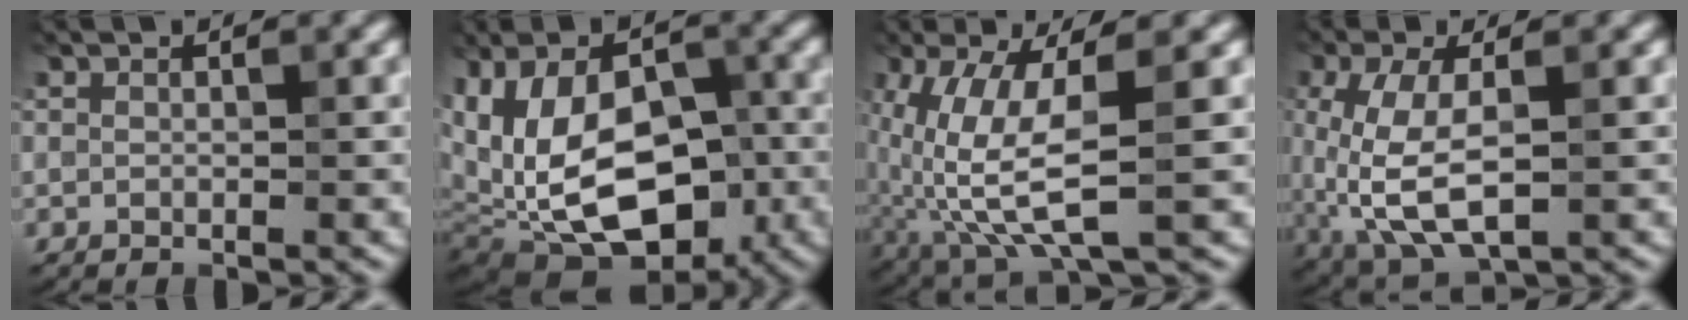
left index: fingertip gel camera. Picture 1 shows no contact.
{"total": 16.1, "force": [-3.4, 10.0, 12.1], "torque": [-0.186, -0.004, -0.042]}
{"total": 8.1, "force": [-0.9, 2.9, 7.5], "torque": [-0.178, -0.012, -0.013]}
{"total": 7.6, "force": [-1.4, 3.6, 6.6], "torque": [-0.165, -0.011, -0.024]}